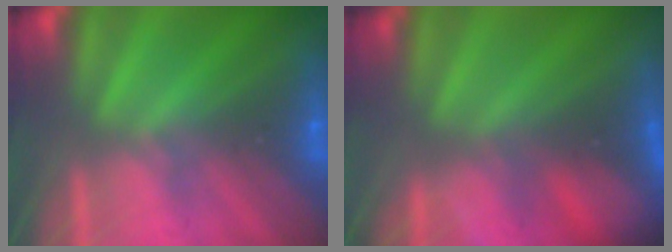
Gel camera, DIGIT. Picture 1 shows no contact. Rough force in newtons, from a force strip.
{"total": 6.0}